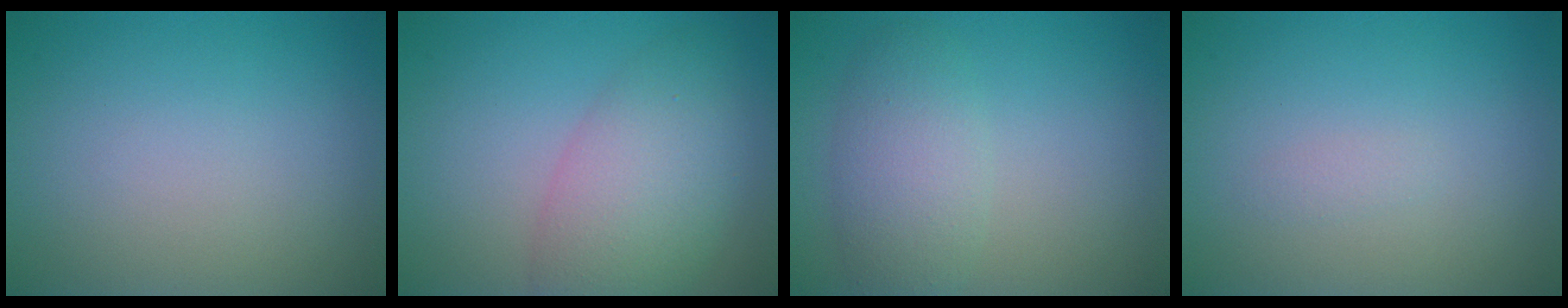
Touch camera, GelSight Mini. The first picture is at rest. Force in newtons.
{"total": 6.0, "press": 6.0, "slide": 0.1}
{"total": 3.8, "press": 3.8, "slide": 0.4}
{"total": 0.6, "press": 0.6, "slide": 0.0}